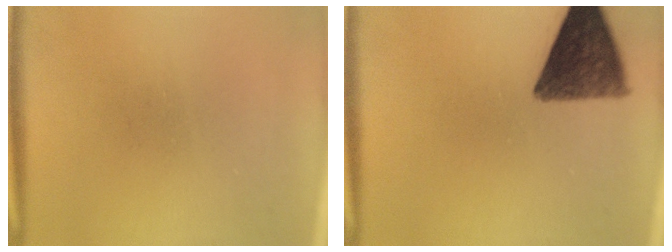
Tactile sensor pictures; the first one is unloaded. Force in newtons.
{"total": 11.2}